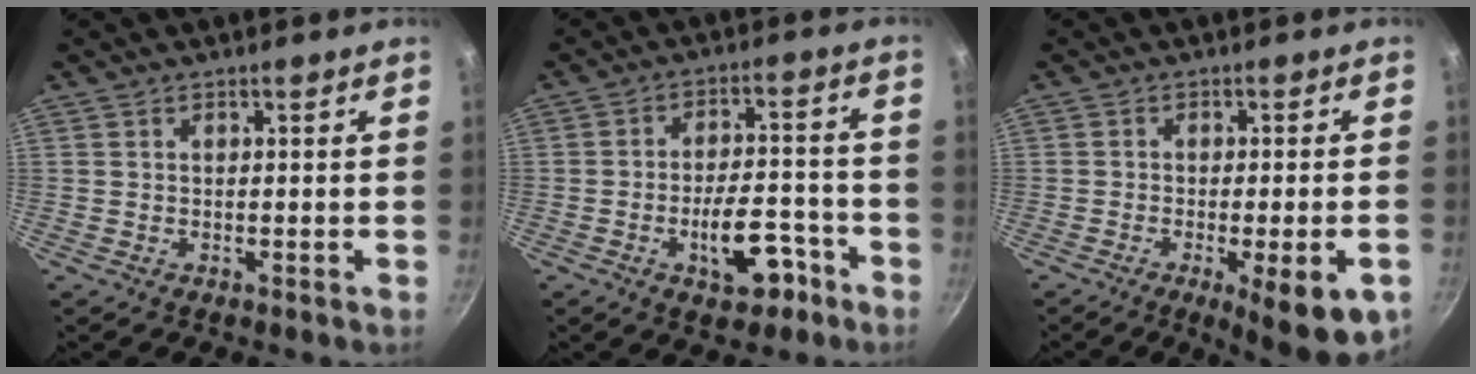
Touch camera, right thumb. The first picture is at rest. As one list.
[{"total": 9.3, "force": [-4.4, 4.5, 6.9], "torque": [-0.095, 0.038, -0.066]}, {"total": 12.0, "force": [-5.2, 3.2, 10.4], "torque": [-0.123, 0.005, -0.063]}]